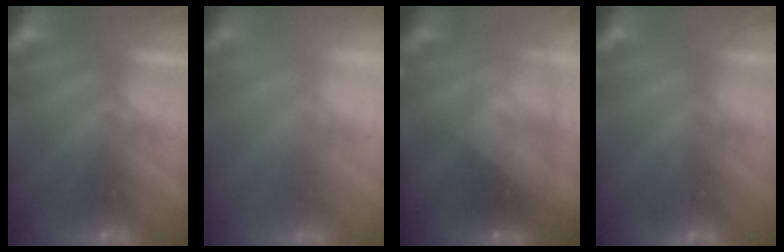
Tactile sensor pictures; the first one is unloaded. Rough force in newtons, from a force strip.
{"total": 2.5}
{"total": 7.4}
{"total": 2.9}